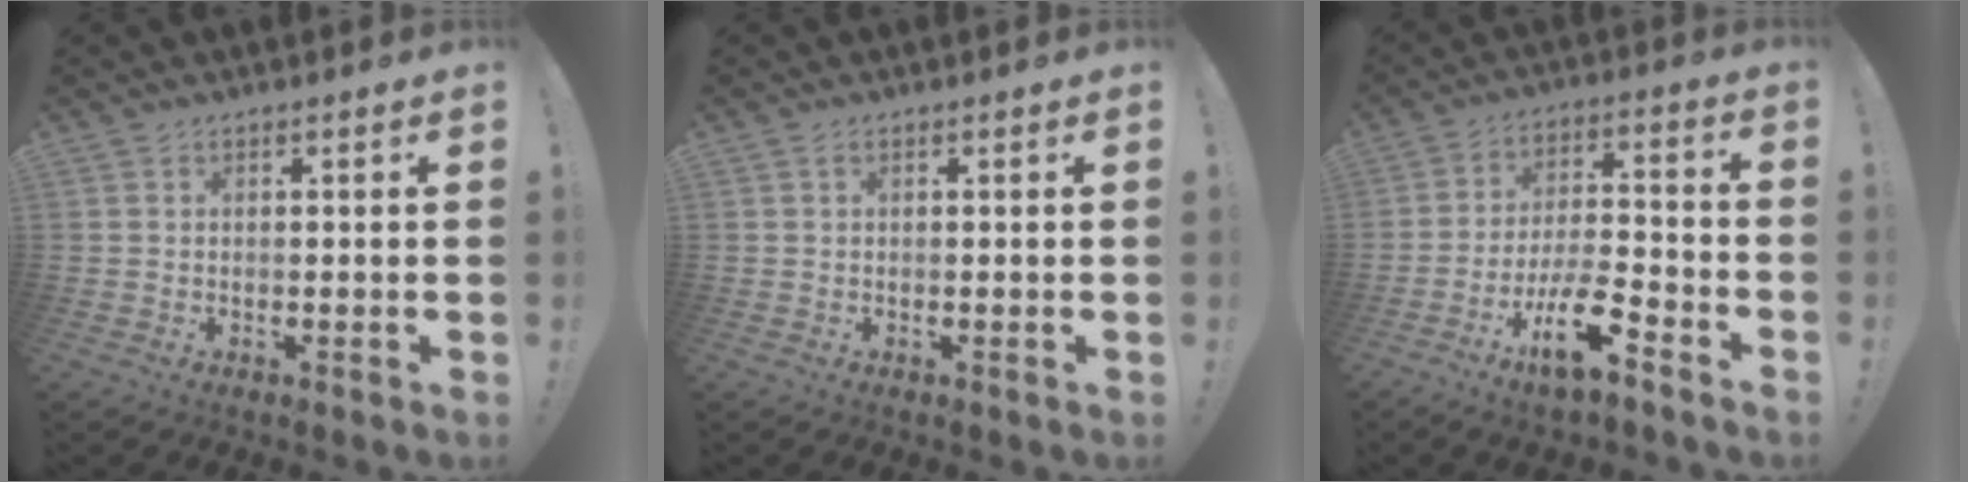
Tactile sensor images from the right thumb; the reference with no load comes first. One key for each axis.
{"total": 0.5, "fx": 0.1, "fy": 0.3, "fz": 0.4, "tx": -0.001, "ty": -0.003, "tz": 0.001}
{"total": 14.3, "fx": -8.7, "fy": 4.4, "fz": 10.5, "tx": -0.181, "ty": 0.060, "tz": -0.139}